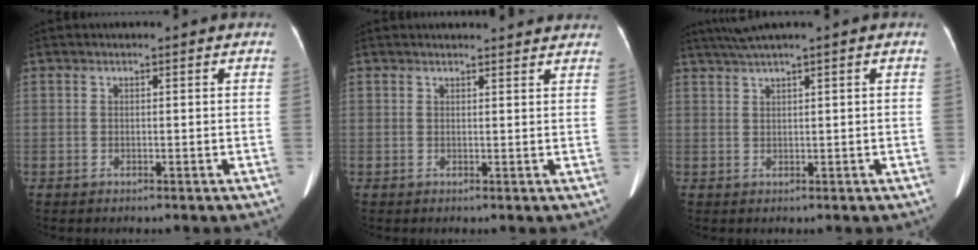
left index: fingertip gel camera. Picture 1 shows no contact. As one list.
[{"total": 8.3, "force": [7.9, 1.3, 1.9], "torque": [-0.011, 0.020, 0.074]}, {"total": 3.2, "force": [2.5, -0.9, 1.8], "torque": [-0.045, 0.014, 0.058]}]